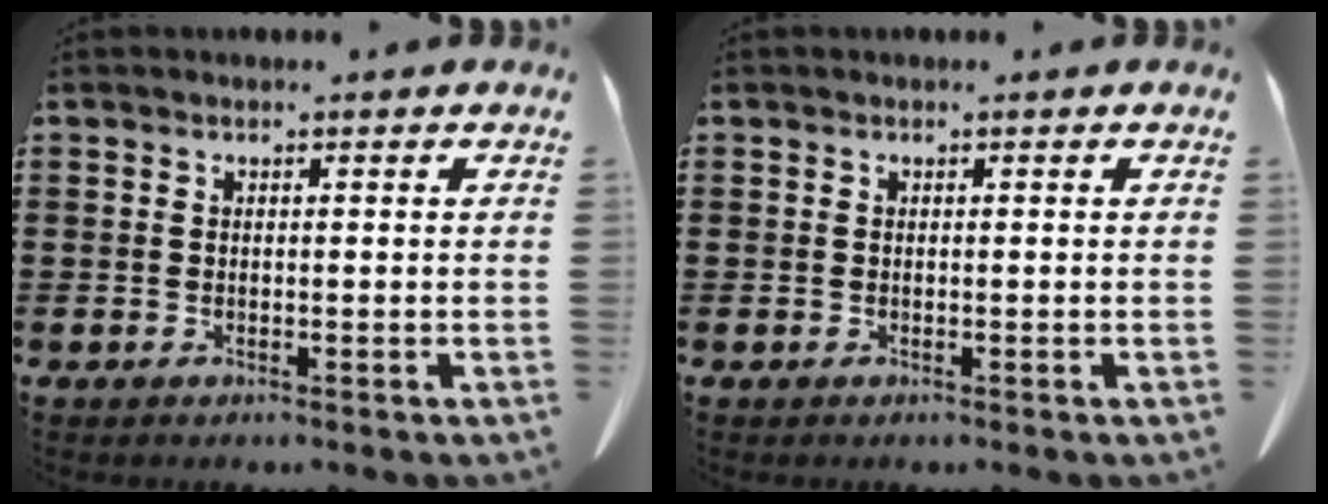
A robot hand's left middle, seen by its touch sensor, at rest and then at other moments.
{"total": 0.0}